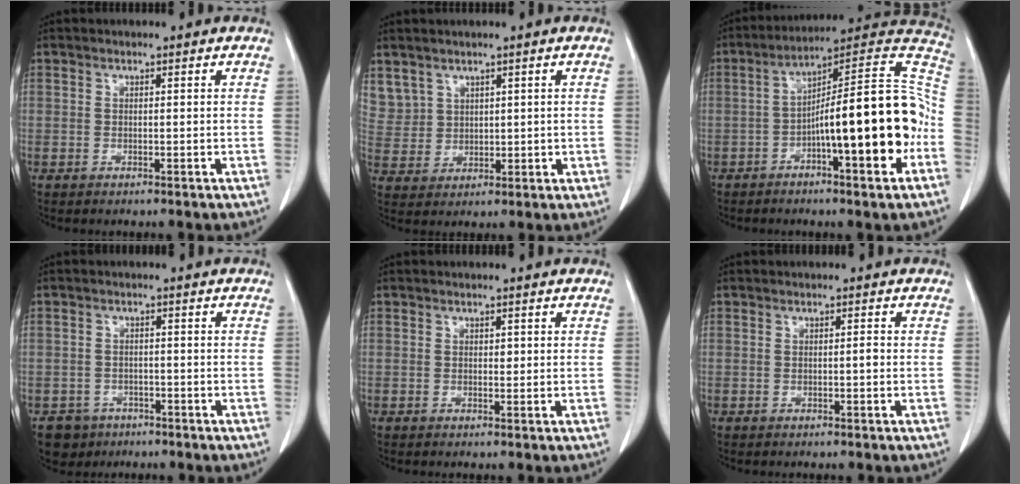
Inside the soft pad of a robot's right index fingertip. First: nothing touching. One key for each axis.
{"total": 7.0, "fx": 4.3, "fy": 5.5, "fz": 0.8, "tx": -0.028, "ty": 0.014, "tz": 0.106}
{"total": 19.4, "fx": -4.6, "fy": 2.6, "fz": 18.7, "tx": -0.241, "ty": 0.038, "tz": -0.060}
{"total": 4.3, "fx": -2.7, "fy": 3.4, "fz": -0.1, "tx": 0.004, "ty": 0.009, "tz": -0.042}
{"total": 0.5, "fx": 0.2, "fy": 0.4, "fz": 0.3, "tx": -0.004, "ty": 0.001, "tz": 0.005}
{"total": 0.6, "fx": -0.2, "fy": 0.0, "fz": 0.6, "tx": -0.009, "ty": 0.003, "tz": -0.001}